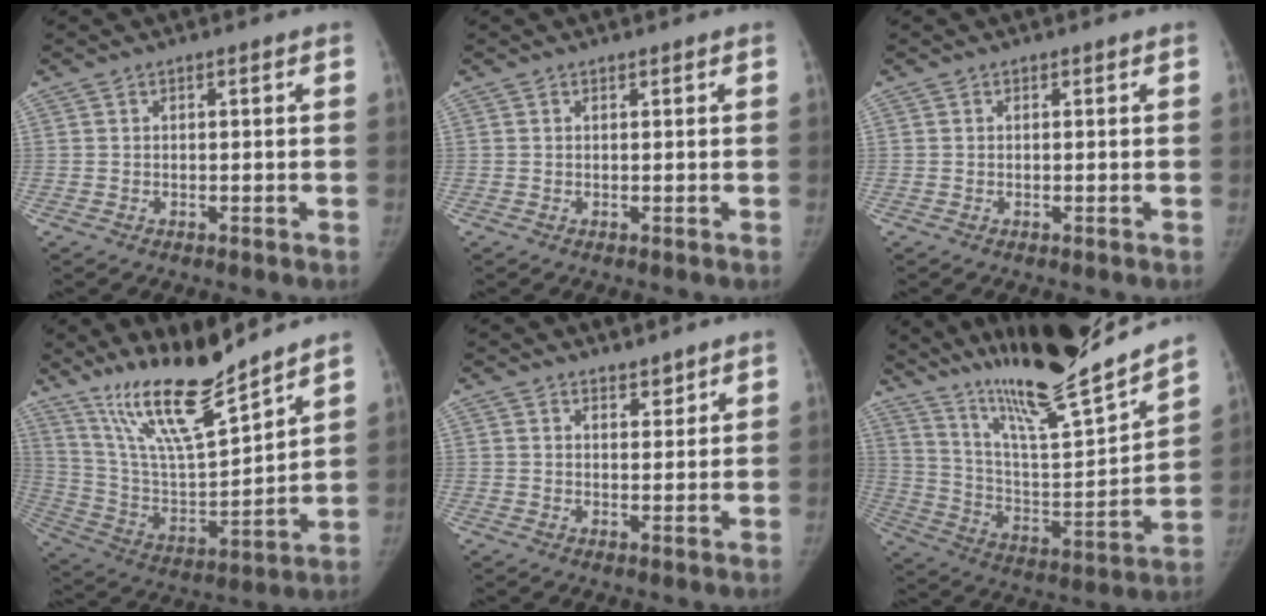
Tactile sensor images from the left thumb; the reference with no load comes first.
{"total": 0.0}
{"total": 0.0}
{"total": 17.6, "force": [14.4, 2.3, 9.9], "torque": [-0.155, -0.087, 0.275]}
{"total": 2.6, "force": [2.3, 1.1, 0.5], "torque": [0.010, -0.020, 0.035]}
{"total": 26.7, "force": [22.3, 2.3, 14.5], "torque": [-0.216, -0.108, 0.363]}